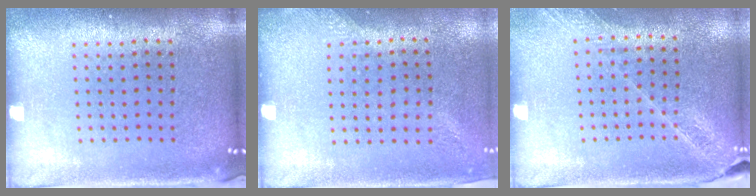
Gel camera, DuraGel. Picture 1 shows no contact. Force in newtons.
{"total": 1.4, "press": 1.1, "slide": 0.9}
{"total": 1.6, "press": 1.6, "slide": 0.0}